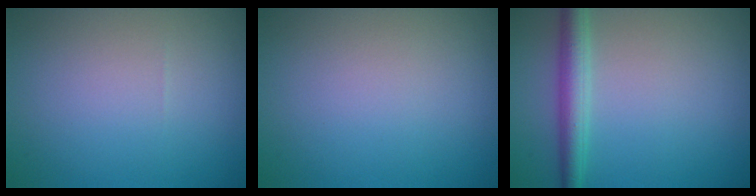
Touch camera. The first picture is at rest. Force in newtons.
{"total": 0.0}
{"total": 3.2, "press": 3.2, "slide": 0.2}